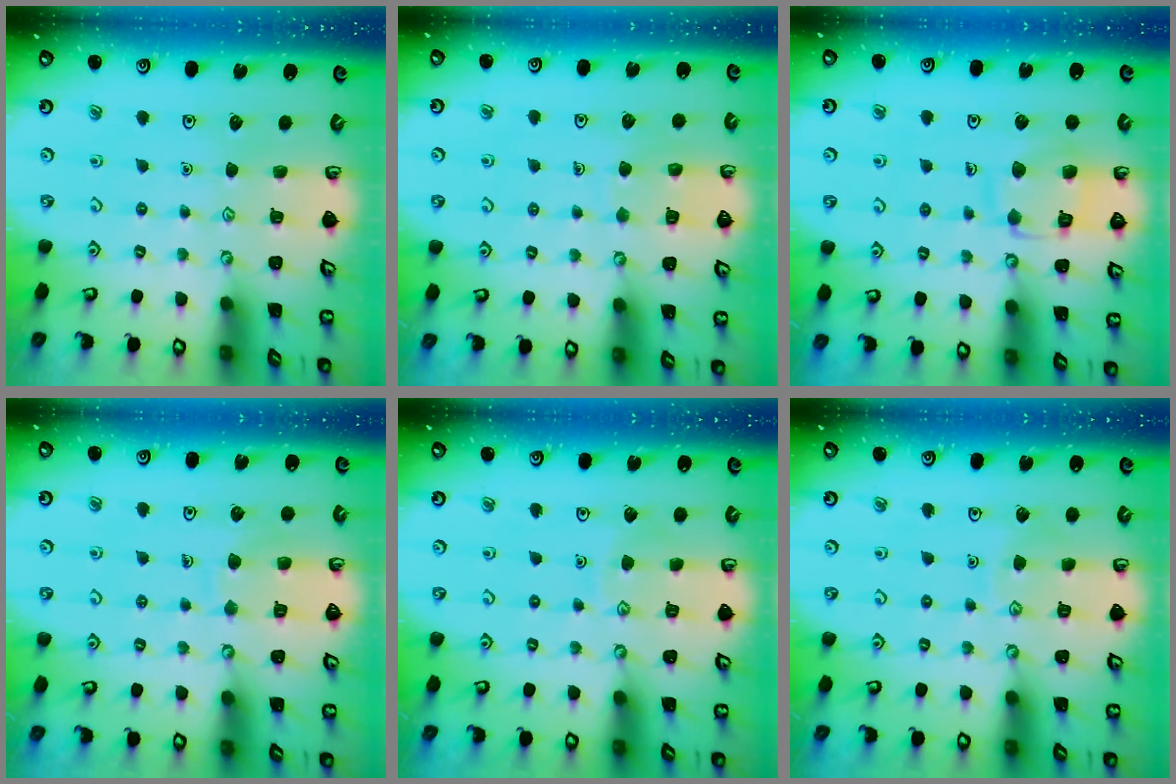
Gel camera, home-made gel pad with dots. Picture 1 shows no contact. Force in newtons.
{"total": 6.7, "press": 6.7, "slide": 0.4}
{"total": 10.9, "press": 10.9, "slide": 0.8}
{"total": 6.7, "press": 6.6, "slide": 0.7}
{"total": 5.8, "press": 5.8, "slide": 0.6}
{"total": 5.8, "press": 5.8, "slide": 0.6}